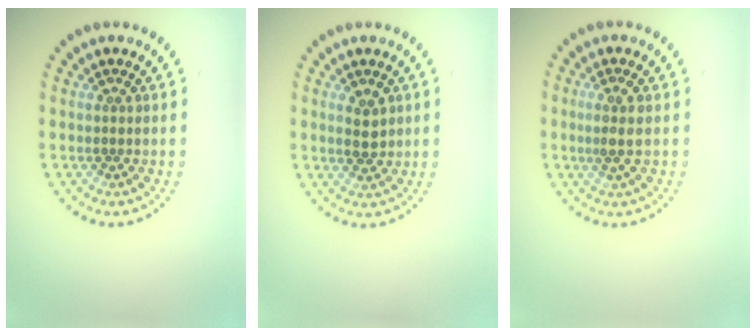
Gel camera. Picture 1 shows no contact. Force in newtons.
{"total": 2.1, "press": 2.1, "slide": 0.5}
{"total": 1.7, "press": 1.5, "slide": 0.7}